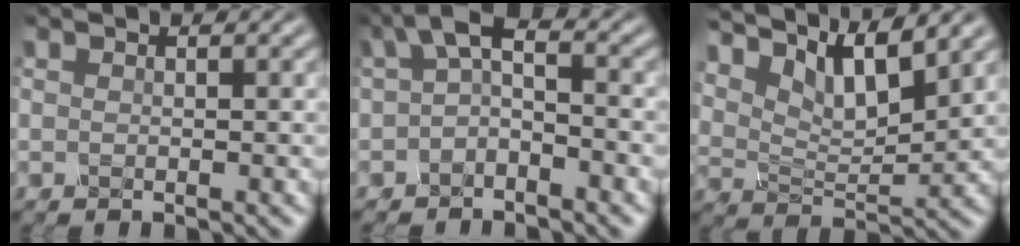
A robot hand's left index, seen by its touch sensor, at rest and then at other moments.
{"total": 3.5, "force": [-0.4, 2.0, 2.8], "torque": [-0.054, 0.012, -0.015]}
{"total": 7.9, "force": [5.2, 2.9, 5.2], "torque": [-0.104, 0.003, 0.092]}